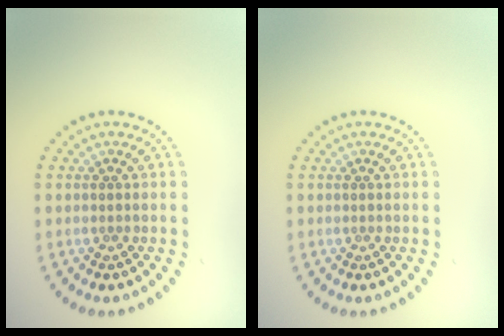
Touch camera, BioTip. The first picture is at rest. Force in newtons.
{"total": 0.0}